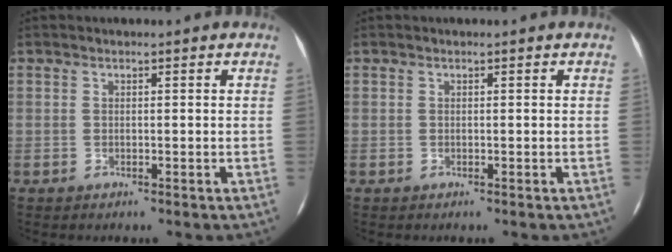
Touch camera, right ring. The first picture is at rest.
{"total": 0.0}